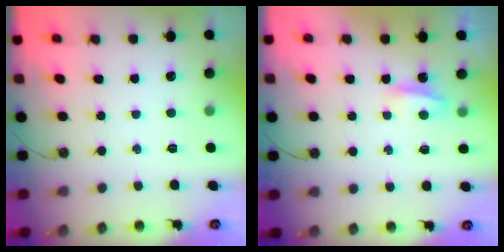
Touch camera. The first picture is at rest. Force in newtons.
{"total": 4.4, "press": 4.4, "slide": 0.4}